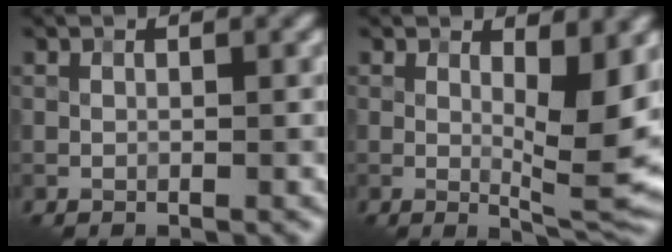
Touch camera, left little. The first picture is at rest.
{"total": 7.0, "force": [1.4, 1.9, 6.6], "torque": [-0.094, -0.012, 0.027]}